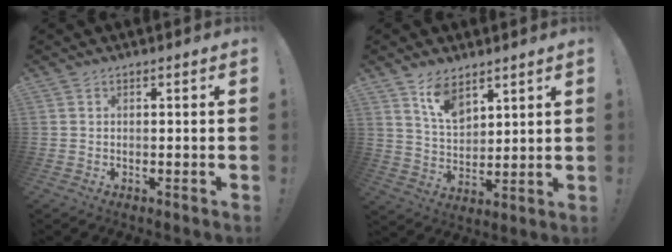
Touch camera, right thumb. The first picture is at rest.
{"total": 9.6, "force": [6.9, 5.0, 4.4], "torque": [-0.087, -0.036, 0.132]}